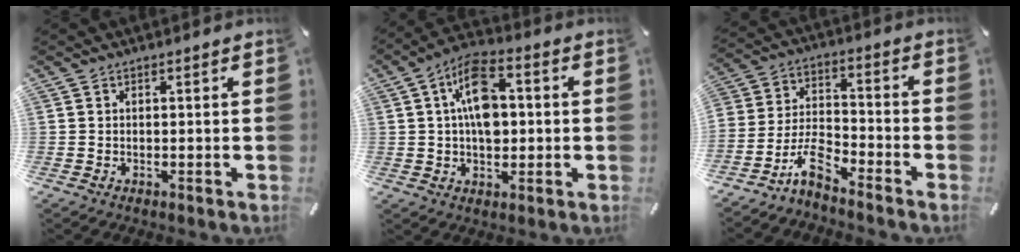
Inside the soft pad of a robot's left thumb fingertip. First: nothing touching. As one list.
[{"total": 11.2, "force": [1.1, 7.0, 8.7], "torque": [-0.151, 0.009, 0.020]}, {"total": 9.6, "force": [-7.7, 3.6, 4.4], "torque": [-0.089, 0.032, -0.149]}]